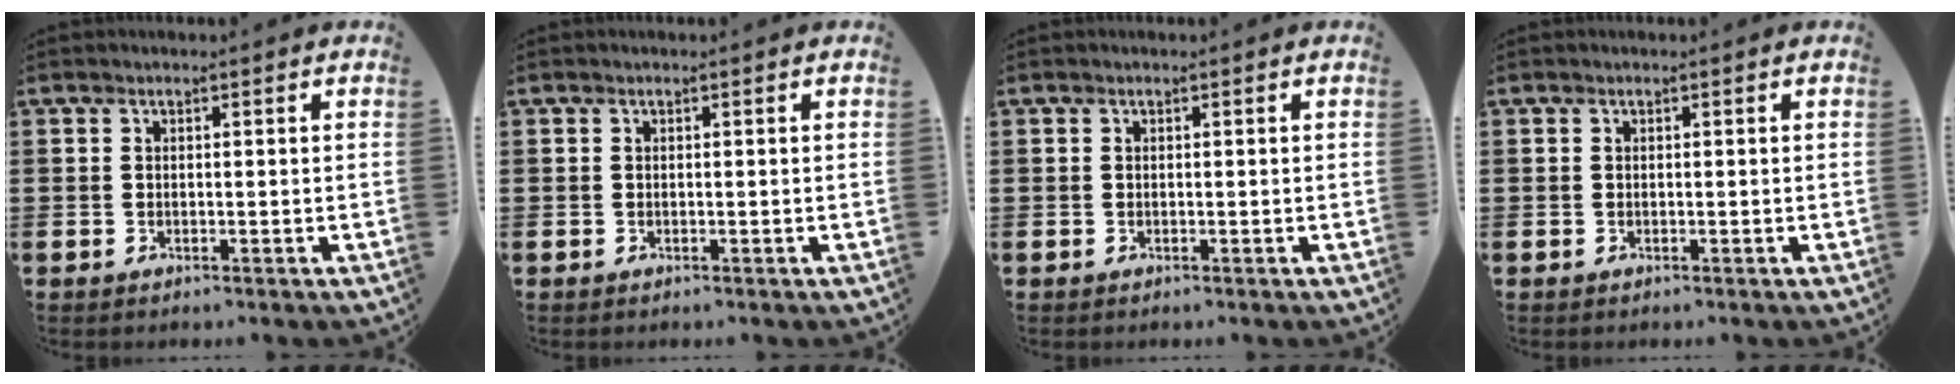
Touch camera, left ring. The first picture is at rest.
{"total": 0.0}
{"total": 0.0}
{"total": 0.0}